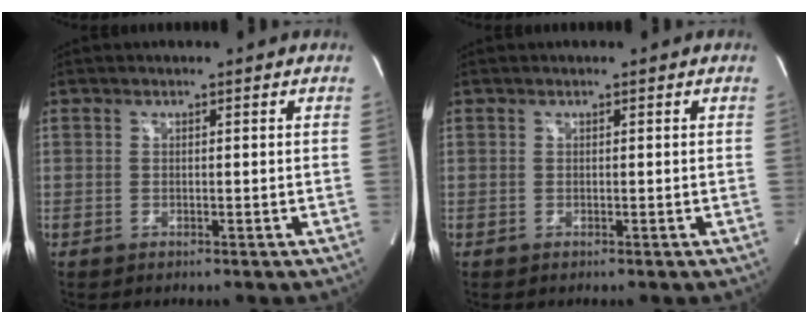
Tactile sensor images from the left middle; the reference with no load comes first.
{"total": 0.0}